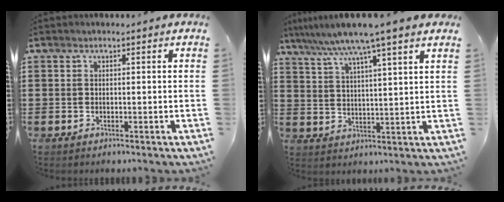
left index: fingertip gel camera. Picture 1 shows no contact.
{"total": 7.8, "force": [6.2, -0.9, 4.6], "torque": [-0.107, -0.029, 0.103]}